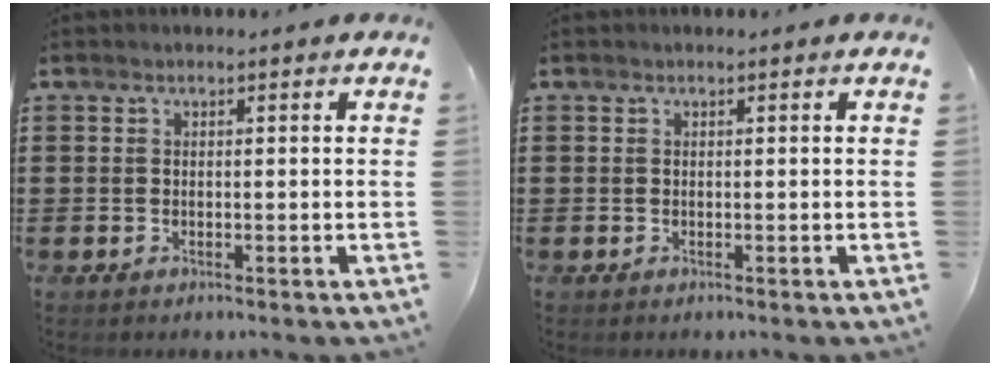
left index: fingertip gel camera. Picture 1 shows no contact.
{"total": 0.0}